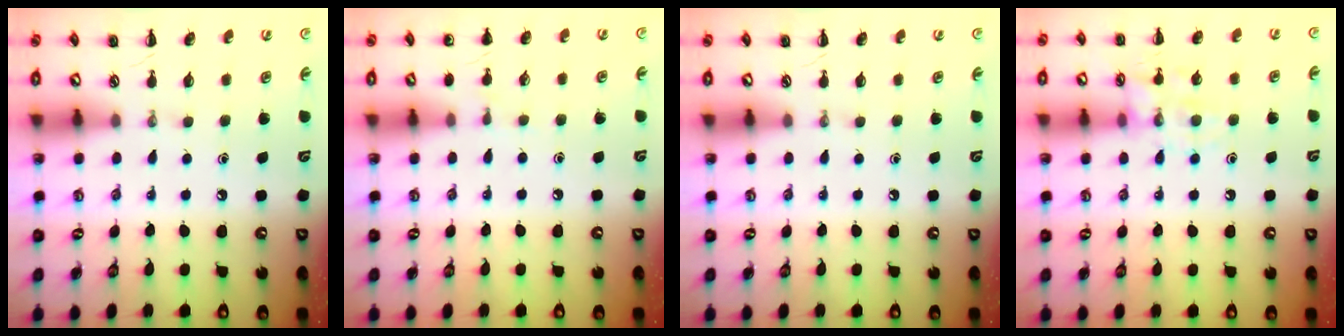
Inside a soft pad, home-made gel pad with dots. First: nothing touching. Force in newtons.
{"total": 4.8, "press": 4.5, "slide": 1.5}
{"total": 0.0}
{"total": 10.8, "press": 10.7, "slide": 0.6}